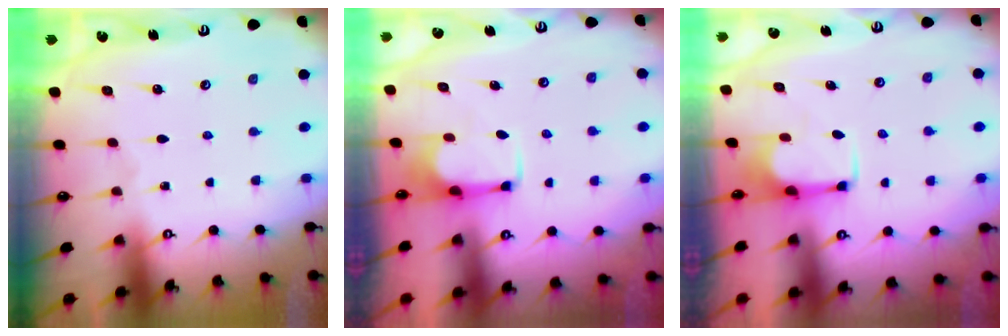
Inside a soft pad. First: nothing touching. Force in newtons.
{"total": 2.6, "press": 2.4, "slide": 0.9}
{"total": 2.8, "press": 2.6, "slide": 1.0}